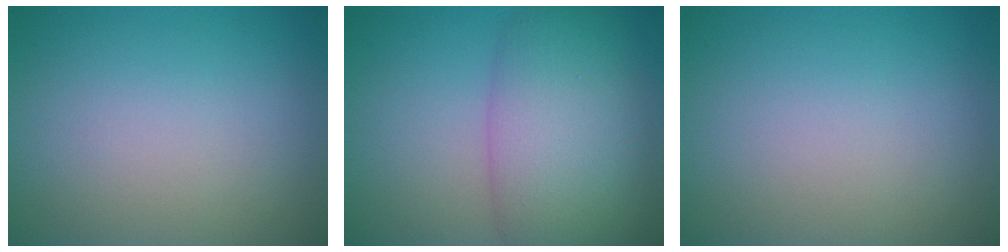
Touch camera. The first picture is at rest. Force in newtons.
{"total": 8.6, "press": 8.6, "slide": 0.6}
{"total": 0.0}